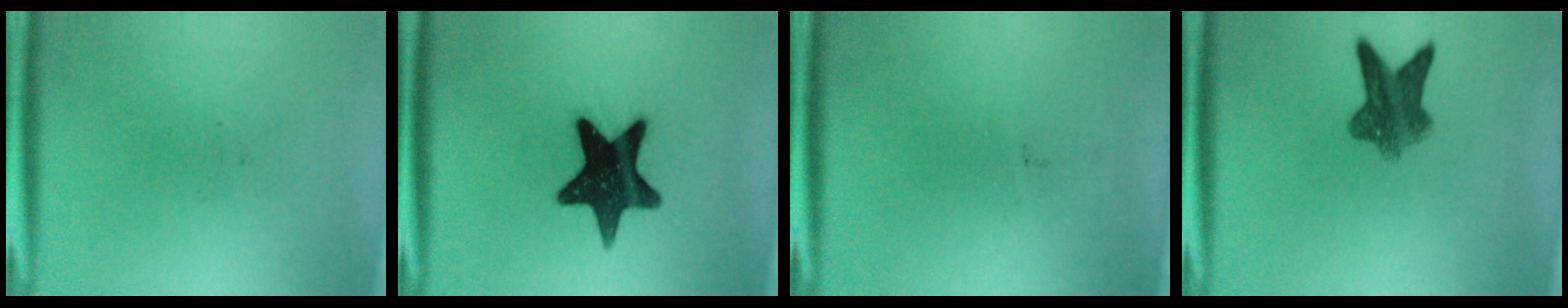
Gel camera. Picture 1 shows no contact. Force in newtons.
{"total": 16.2}
{"total": 0.0}
{"total": 7.1}